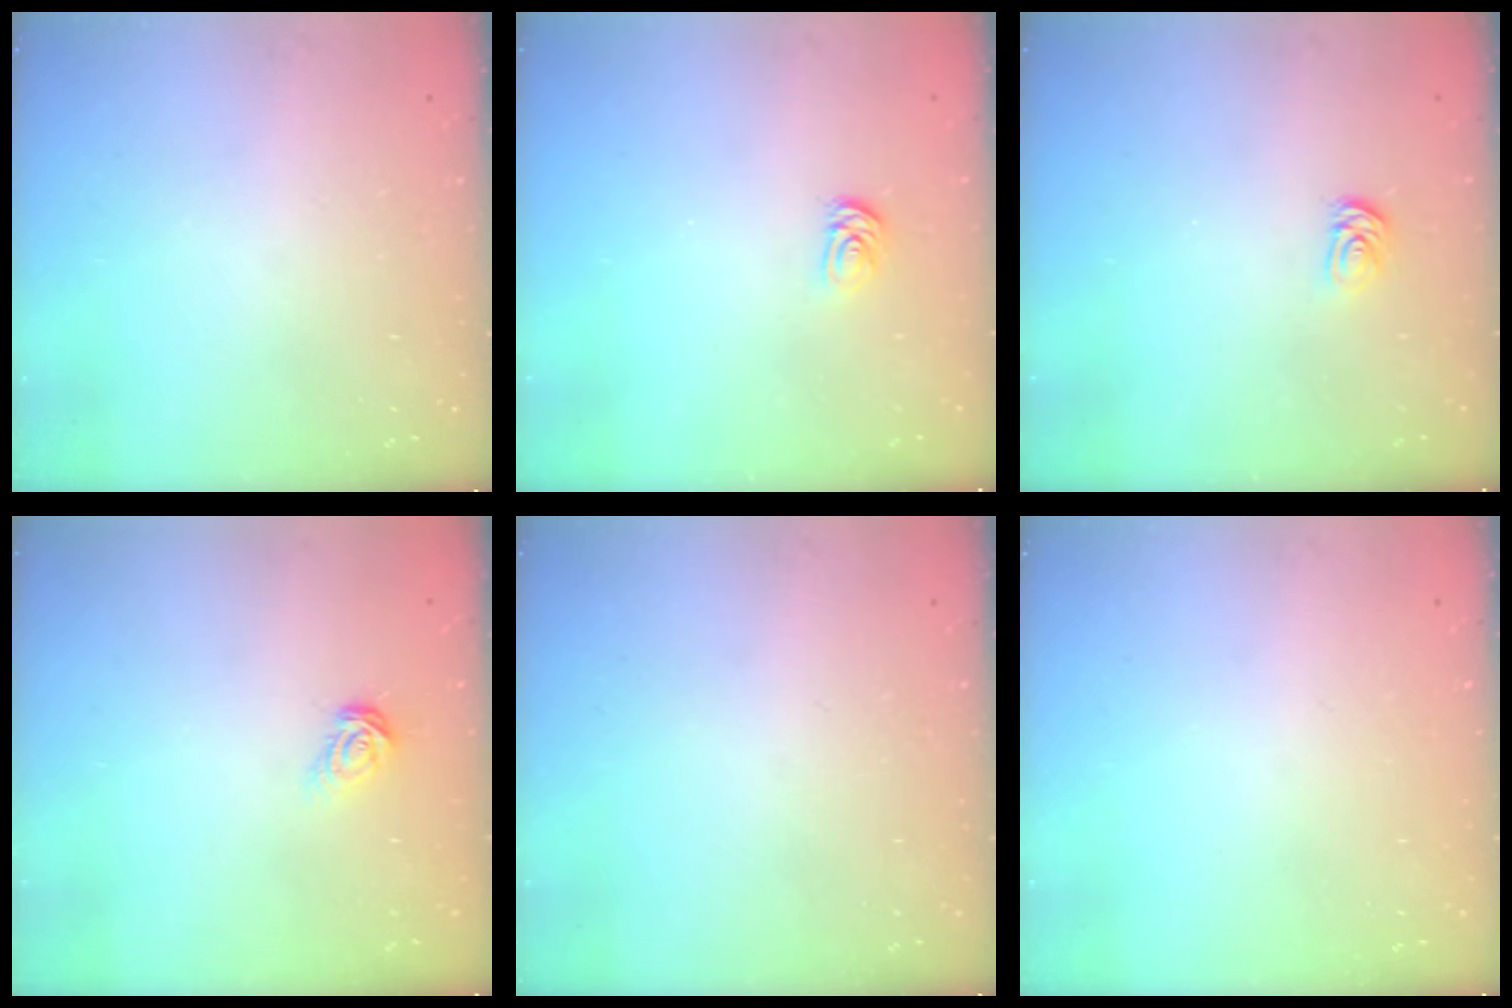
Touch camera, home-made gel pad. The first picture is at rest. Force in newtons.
{"total": 2.6, "press": 2.6, "slide": 0.3}
{"total": 2.6, "press": 2.6, "slide": 0.3}
{"total": 5.4, "press": 5.4, "slide": 0.6}
{"total": 0.0}
{"total": 0.0}